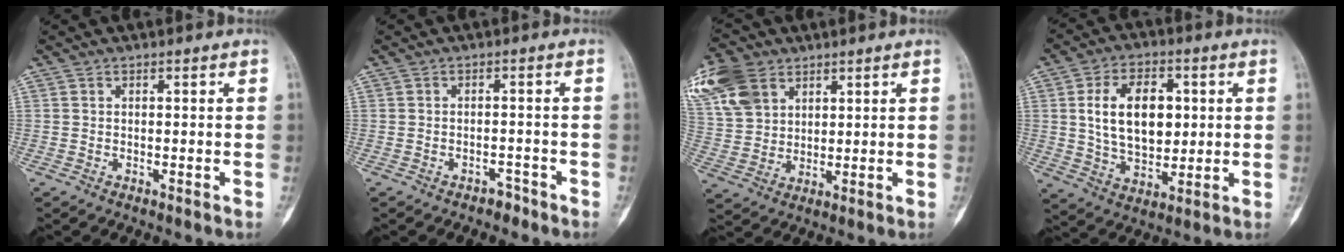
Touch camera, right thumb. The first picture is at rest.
{"total": 2.1, "force": [-1.7, 1.0, 0.6], "torque": [-0.005, 0.015, -0.023]}
{"total": 12.3, "force": [6.3, 8.9, 5.7], "torque": [-0.115, -0.006, 0.129]}
{"total": 14.3, "force": [2.4, 9.1, 10.8], "torque": [-0.148, -0.005, 0.044]}